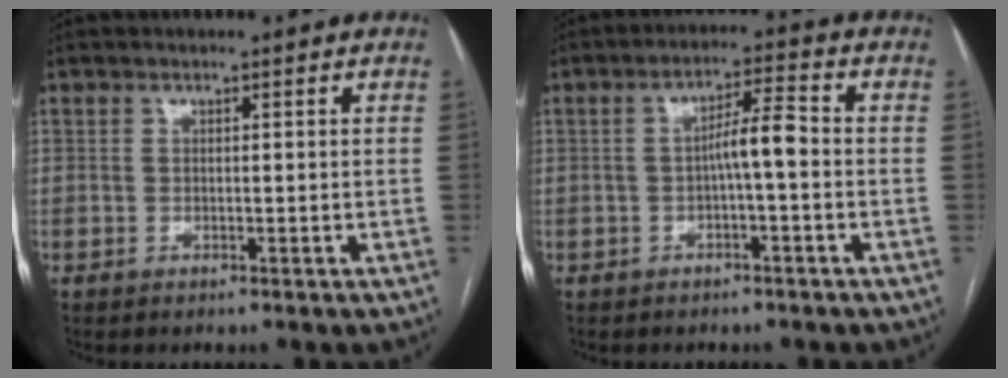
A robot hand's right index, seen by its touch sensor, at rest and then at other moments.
{"total": 4.8, "force": [-0.7, 0.5, 4.7], "torque": [-0.076, 0.015, -0.010]}